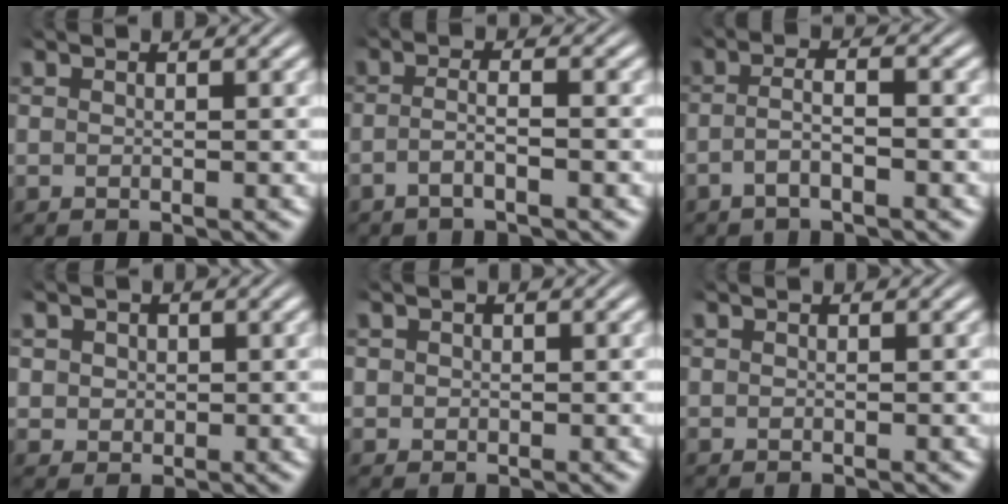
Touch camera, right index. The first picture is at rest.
{"total": 2.5, "force": [-1.7, 0.2, 1.8], "torque": [-0.042, -0.010, -0.029]}
{"total": 2.7, "force": [-1.6, 0.6, 2.1], "torque": [-0.040, -0.004, -0.030]}
{"total": 2.7, "force": [0.7, 2.3, 1.0], "torque": [-0.028, -0.009, 0.019]}
{"total": 1.2, "force": [0.3, 1.1, 0.3], "torque": [-0.014, -0.007, 0.009]}
{"total": 0.0}